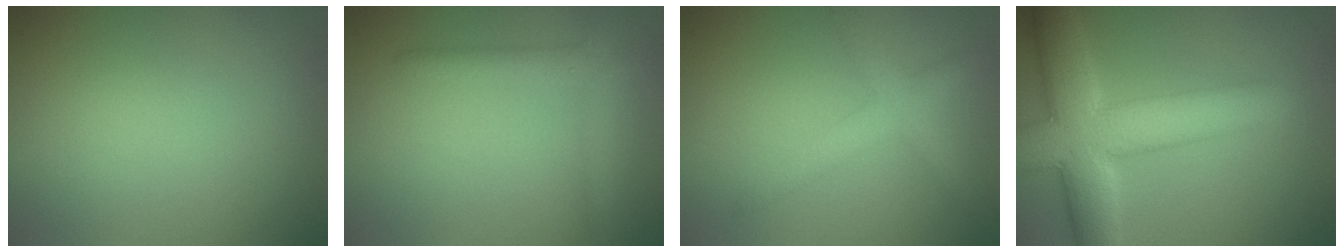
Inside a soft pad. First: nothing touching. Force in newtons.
{"total": 2.3, "press": 2.3, "slide": 0.1}
{"total": 3.0, "press": 3.0, "slide": 0.2}
{"total": 9.3, "press": 9.3, "slide": 0.5}